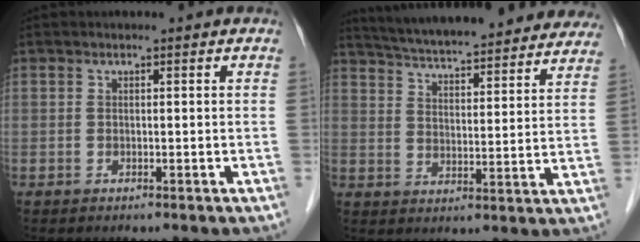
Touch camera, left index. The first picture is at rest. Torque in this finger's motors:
{"motor_torque": [-0.58, -0.85, 0.63, 0.14]}